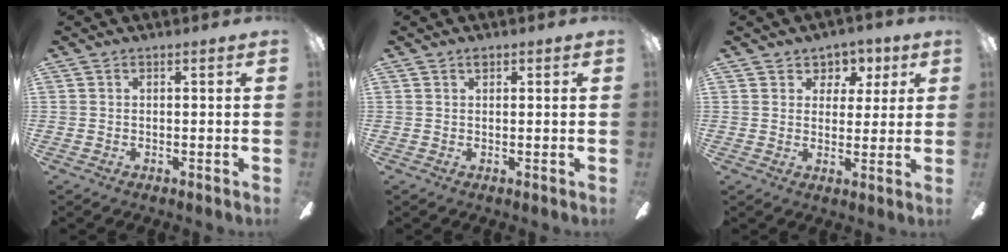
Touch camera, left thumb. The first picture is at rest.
{"total": 1.2, "force": [0.8, 0.5, 0.7], "torque": [-0.006, -0.001, 0.012]}
{"total": 5.2, "force": [2.9, 4.2, 0.9], "torque": [-0.006, -0.013, 0.050]}